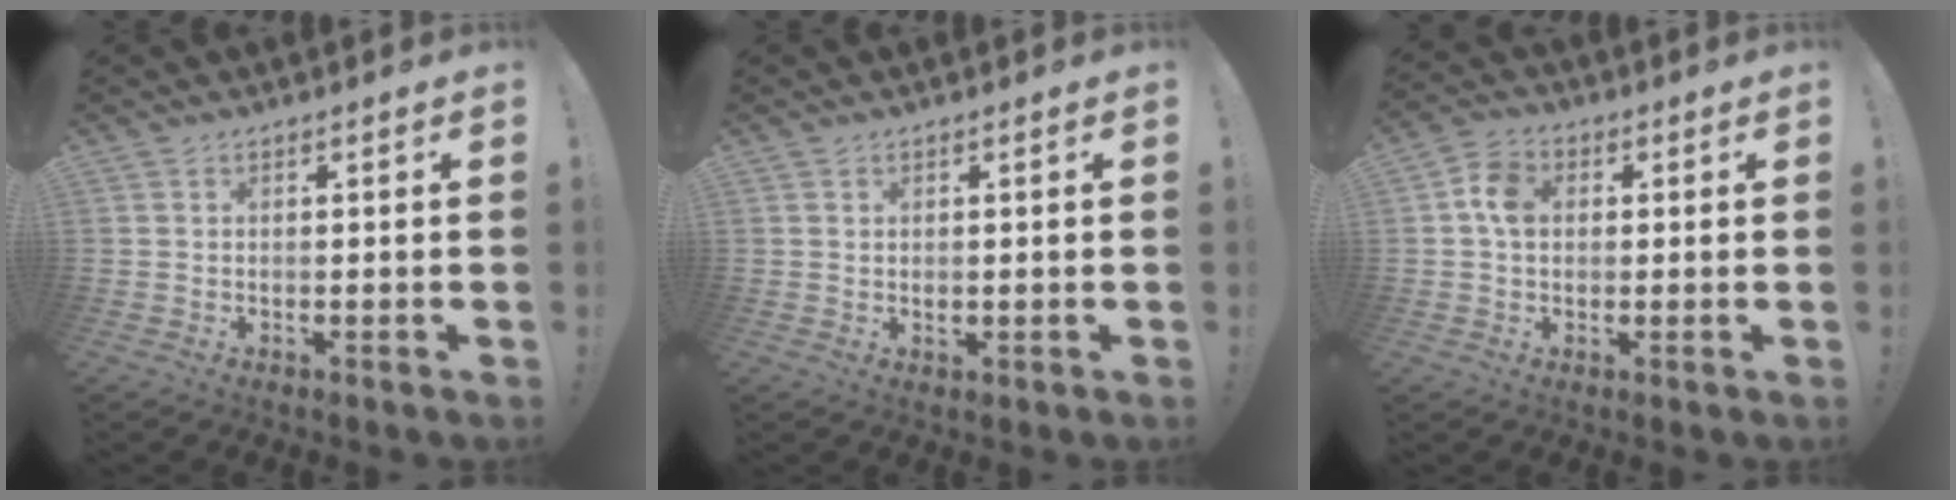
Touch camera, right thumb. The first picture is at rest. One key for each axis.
{"total": 0.9, "fx": 0.1, "fy": 0.8, "fz": 0.4, "tx": -0.005, "ty": 0.002, "tz": 0.000}
{"total": 7.6, "fx": 0.7, "fy": 5.7, "fz": 4.9, "tx": -0.074, "ty": 0.011, "tz": 0.013}